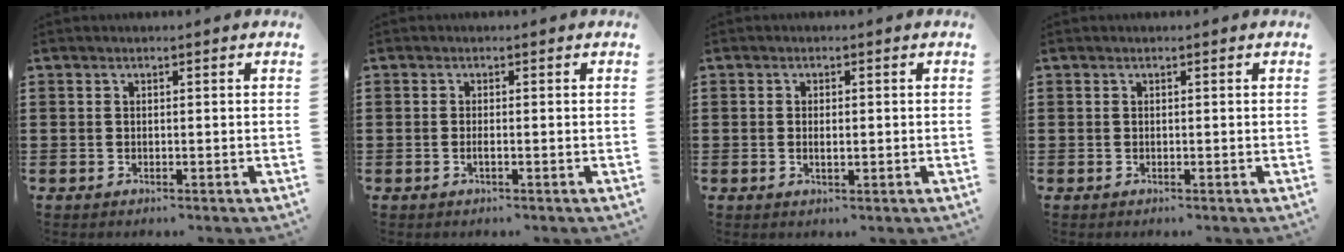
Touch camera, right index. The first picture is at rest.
{"total": 0.9, "force": [-0.4, 0.1, 0.8], "torque": [-0.015, -0.003, -0.007]}
{"total": 1.5, "force": [-0.1, 0.6, 1.4], "torque": [-0.026, 0.002, -0.003]}
{"total": 0.0}